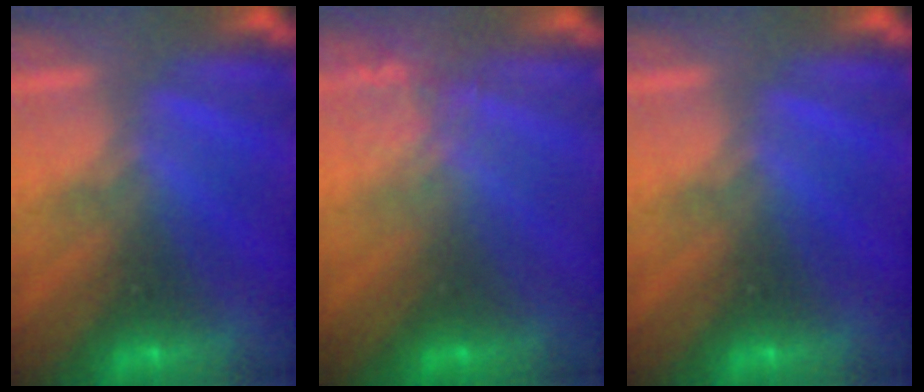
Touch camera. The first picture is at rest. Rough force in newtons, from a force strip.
{"total": 2.7}
{"total": 0.0}